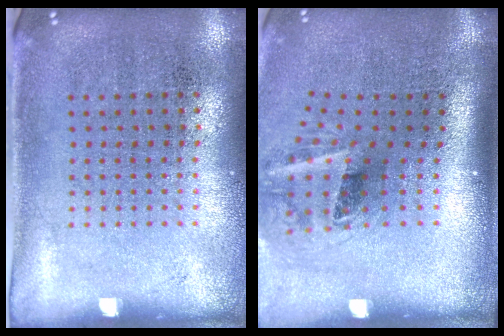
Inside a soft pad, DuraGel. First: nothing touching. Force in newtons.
{"total": 2.1, "press": 1.3, "slide": 1.6}